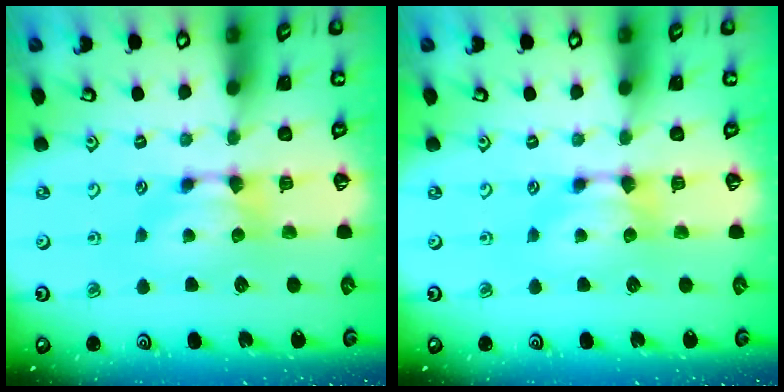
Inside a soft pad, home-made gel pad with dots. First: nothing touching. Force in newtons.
{"total": 0.0}